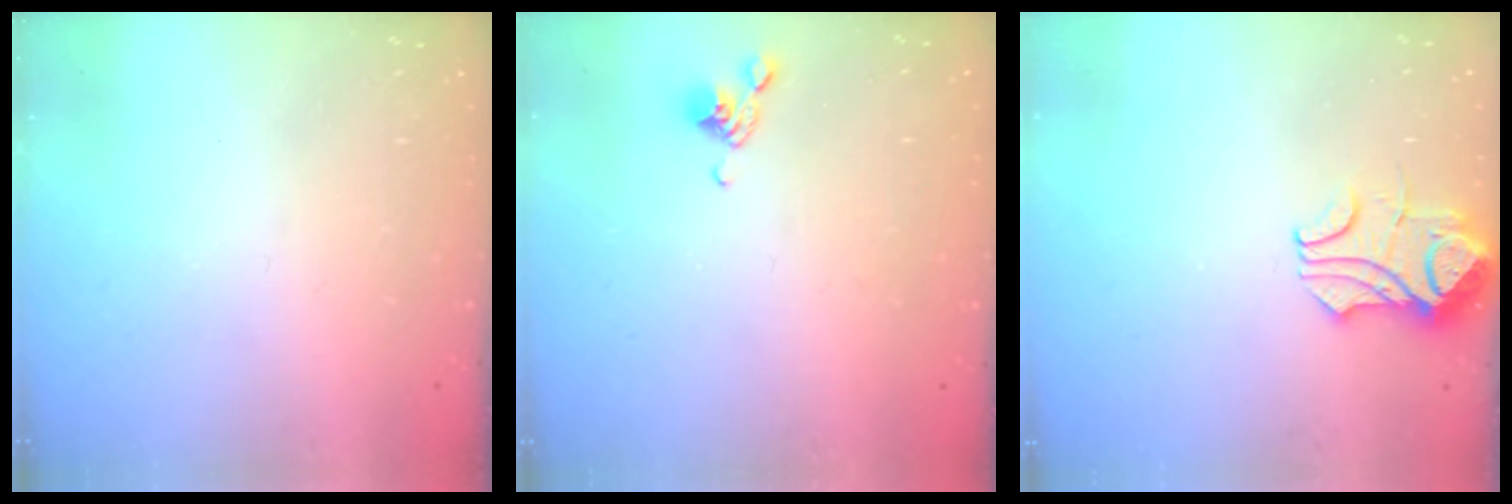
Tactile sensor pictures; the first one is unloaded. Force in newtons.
{"total": 6.5, "press": 6.4, "slide": 0.5}
{"total": 3.7, "press": 3.6, "slide": 0.9}